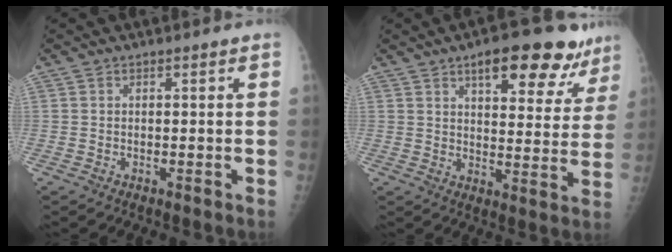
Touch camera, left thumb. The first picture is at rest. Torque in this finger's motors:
{"motor_torque": [1.01, 0.30, 0.94, -0.58, 0.19]}